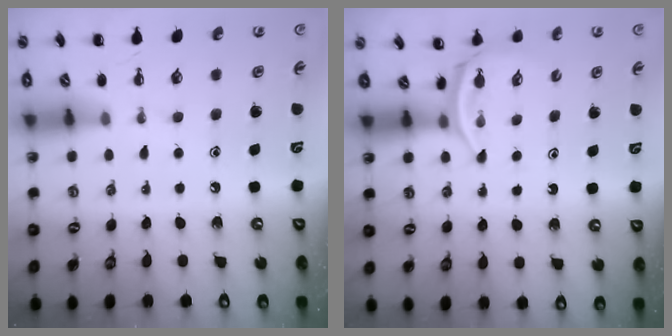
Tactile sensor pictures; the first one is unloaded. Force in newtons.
{"total": 2.3, "press": 2.1, "slide": 0.9}